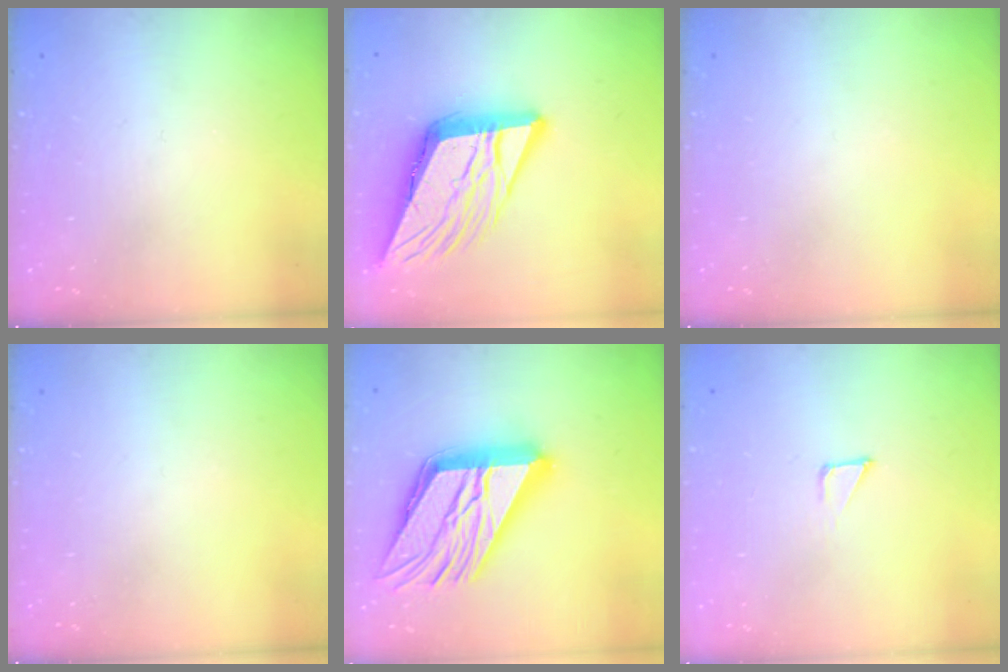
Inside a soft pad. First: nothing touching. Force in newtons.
{"total": 16.4, "press": 16.2, "slide": 2.8}
{"total": 0.0}
{"total": 0.0}
{"total": 28.7, "press": 28.6, "slide": 3.0}
{"total": 1.3, "press": 1.3, "slide": 0.0}